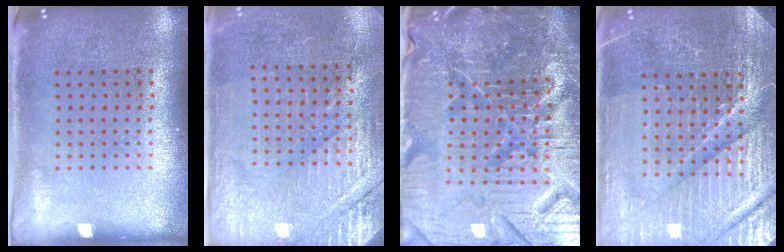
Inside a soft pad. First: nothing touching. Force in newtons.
{"total": 2.8, "press": 2.8, "slide": 0.5}
{"total": 7.1, "press": 6.3, "slide": 3.2}
{"total": 4.8, "press": 4.6, "slide": 1.4}